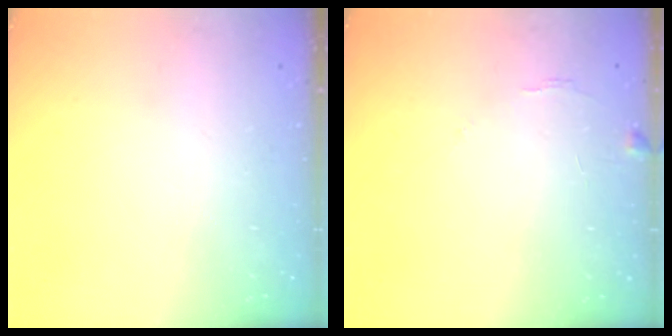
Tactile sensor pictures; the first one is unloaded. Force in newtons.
{"total": 6.5, "press": 6.5, "slide": 0.3}